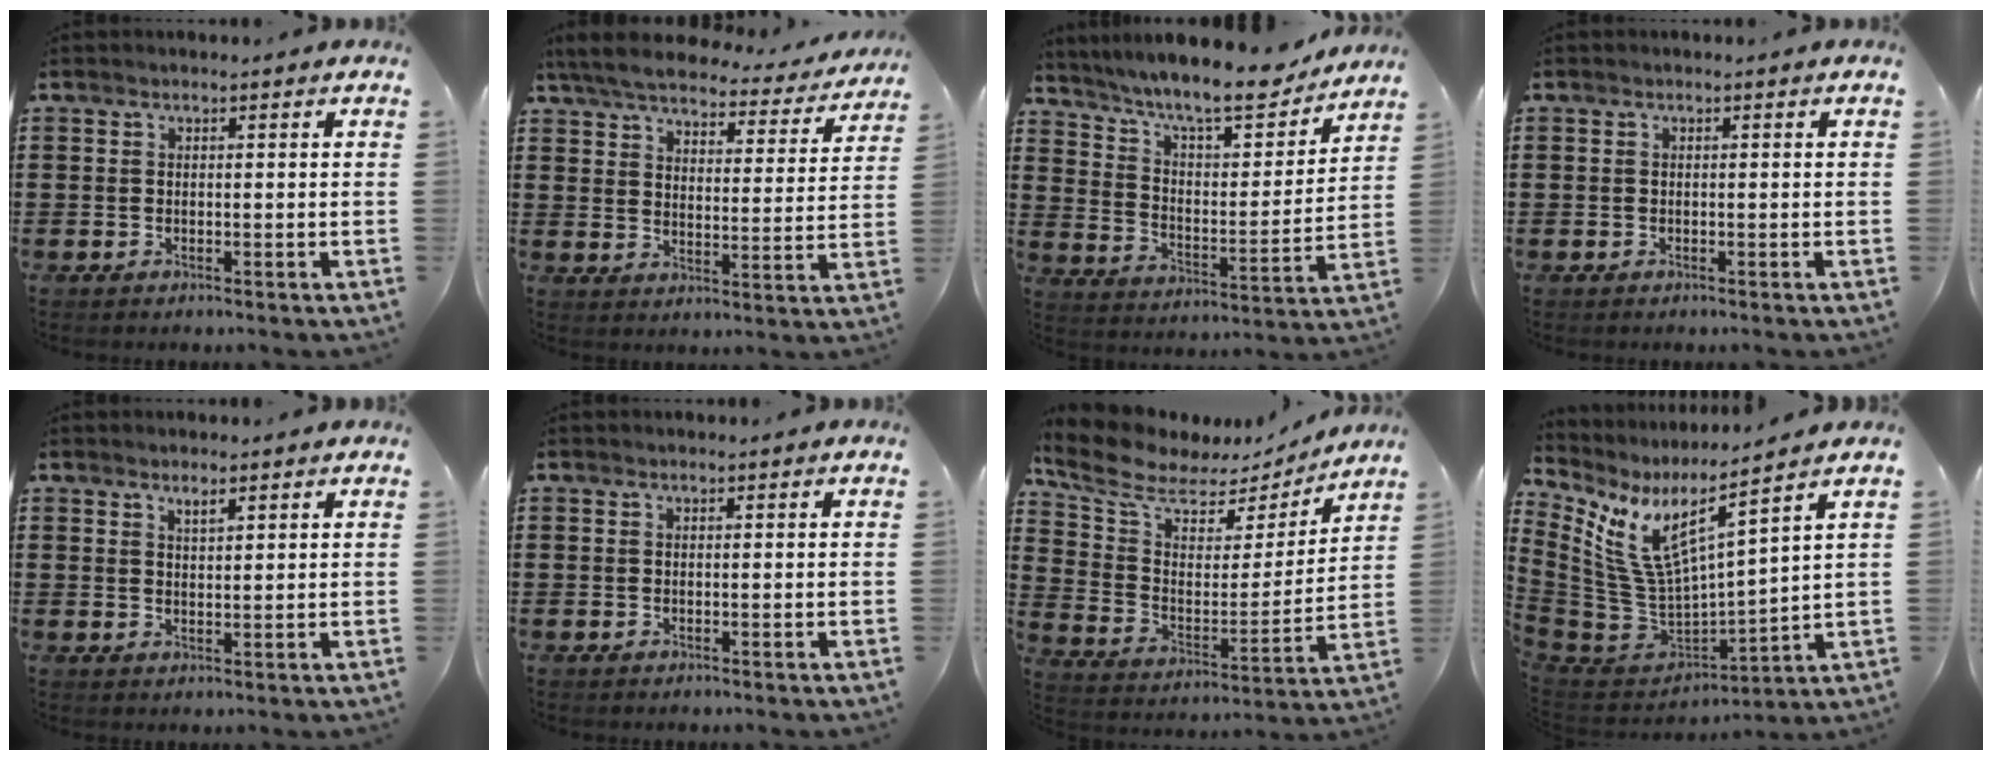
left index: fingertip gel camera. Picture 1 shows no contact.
{"total": 6.0, "force": [5.6, 0.8, 2.0], "torque": [-0.064, -0.032, 0.095]}
{"total": 9.8, "force": [8.8, 0.9, 4.3], "torque": [-0.109, -0.055, 0.148]}
{"total": 0.0}
{"total": 1.8, "force": [1.5, 0.4, 0.8], "torque": [-0.018, 0.002, 0.027]}
{"total": 0.0}
{"total": 7.9, "force": [6.2, 3.5, 3.5], "torque": [-0.104, -0.038, 0.107]}
{"total": 7.9, "force": [4.0, 2.1, 6.5], "torque": [-0.165, -0.056, 0.062]}